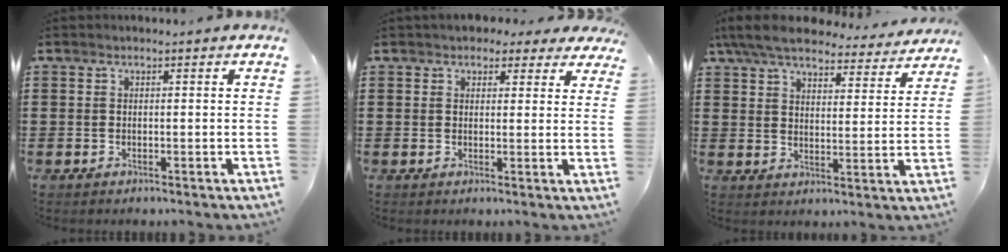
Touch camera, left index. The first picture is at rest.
{"total": 3.0, "force": [2.4, 1.7, 0.7], "torque": [-0.018, 0.002, 0.042]}
{"total": 7.1, "force": [6.5, 1.2, 2.6], "torque": [-0.079, -0.032, 0.115]}